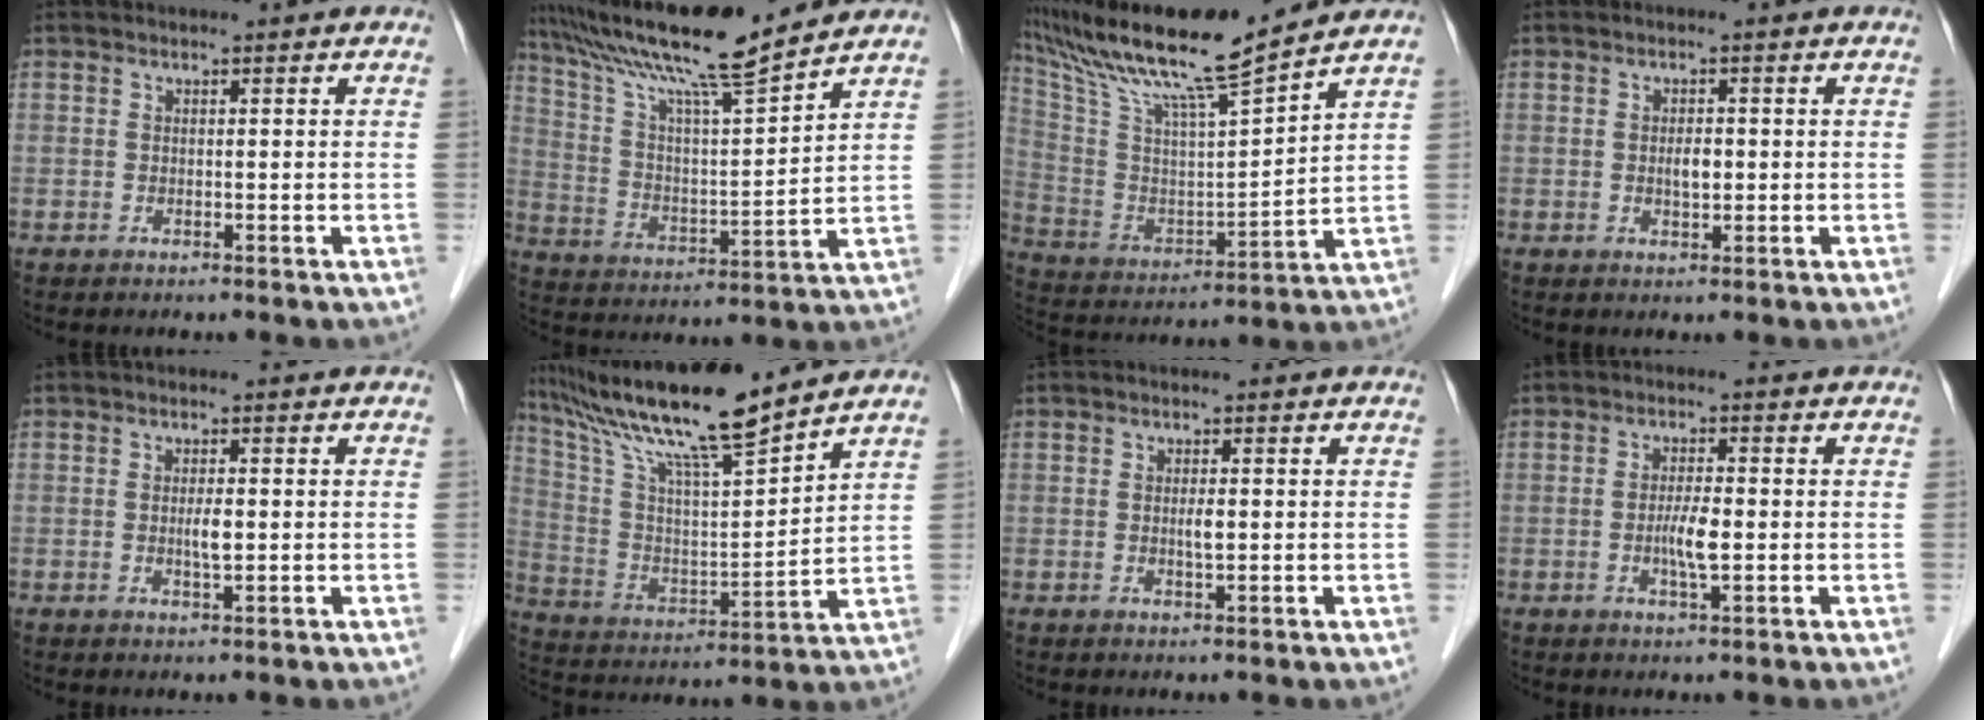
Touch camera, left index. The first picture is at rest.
{"total": 15.9, "force": [13.8, -0.4, 8.1], "torque": [-0.152, 0.005, 0.243]}
{"total": 17.6, "force": [14.7, -0.3, 9.6], "torque": [-0.191, 0.012, 0.266]}
{"total": 2.0, "force": [0.0, 0.8, 1.9], "torque": [-0.035, 0.001, 0.000]}
{"total": 2.1, "force": [0.0, 0.4, 2.1], "torque": [-0.041, -0.001, 0.001]}
{"total": 17.6, "force": [14.7, 0.2, 9.7], "torque": [-0.183, 0.008, 0.266]}
{"total": 1.5, "force": [0.1, 0.2, 1.5], "torque": [-0.029, -0.001, 0.001]}
{"total": 3.7, "force": [-0.6, 0.5, 3.6], "torque": [-0.072, -0.003, -0.011]}